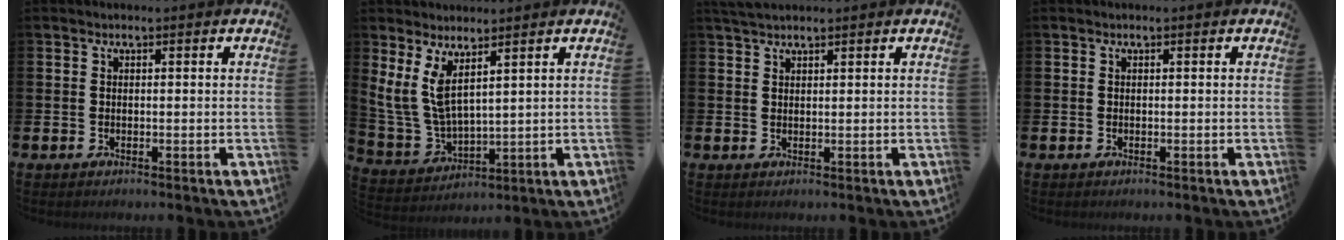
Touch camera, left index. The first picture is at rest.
{"total": 6.3, "force": [4.2, 2.3, 4.1], "torque": [-0.099, -0.021, 0.076]}
{"total": 2.3, "force": [2.1, 0.6, 0.9], "torque": [-0.014, -0.001, 0.037]}
{"total": 0.0}